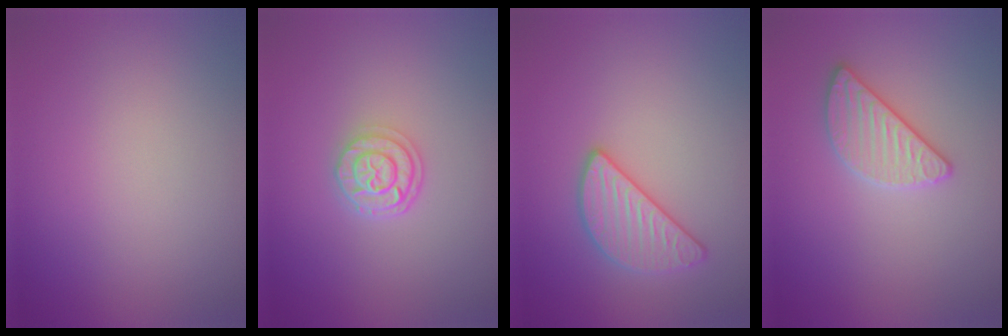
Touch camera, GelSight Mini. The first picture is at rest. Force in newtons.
{"total": 2.6, "press": 2.1, "slide": 1.5}
{"total": 2.7, "press": 2.7, "slide": 0.1}
{"total": 2.6, "press": 2.6, "slide": 0.4}